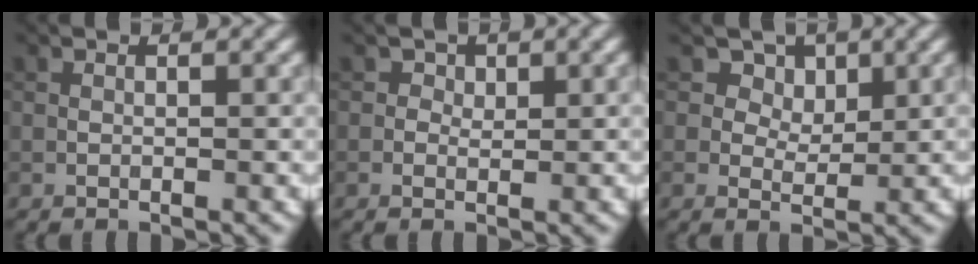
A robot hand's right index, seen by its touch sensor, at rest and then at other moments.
{"total": 1.3, "force": [0.6, 1.0, 0.6], "torque": [-0.001, -0.006, 0.003]}
{"total": 4.2, "force": [2.4, 2.8, 2.0], "torque": [-0.038, -0.007, 0.031]}